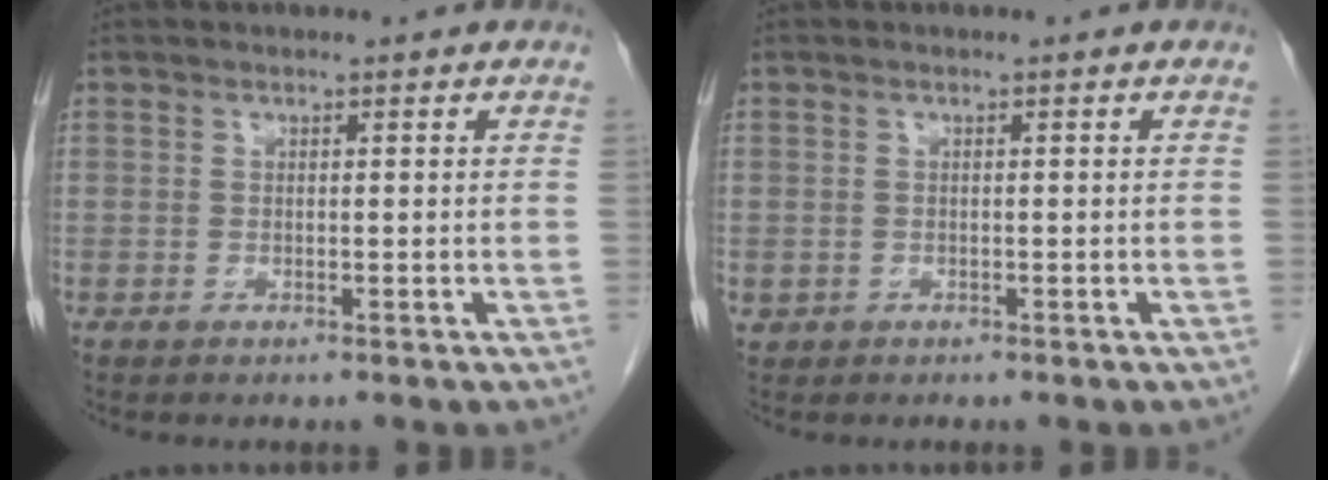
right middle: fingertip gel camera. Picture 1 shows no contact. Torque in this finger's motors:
{"motor_torque": [1.13, -0.91, 0.40, 0.08]}